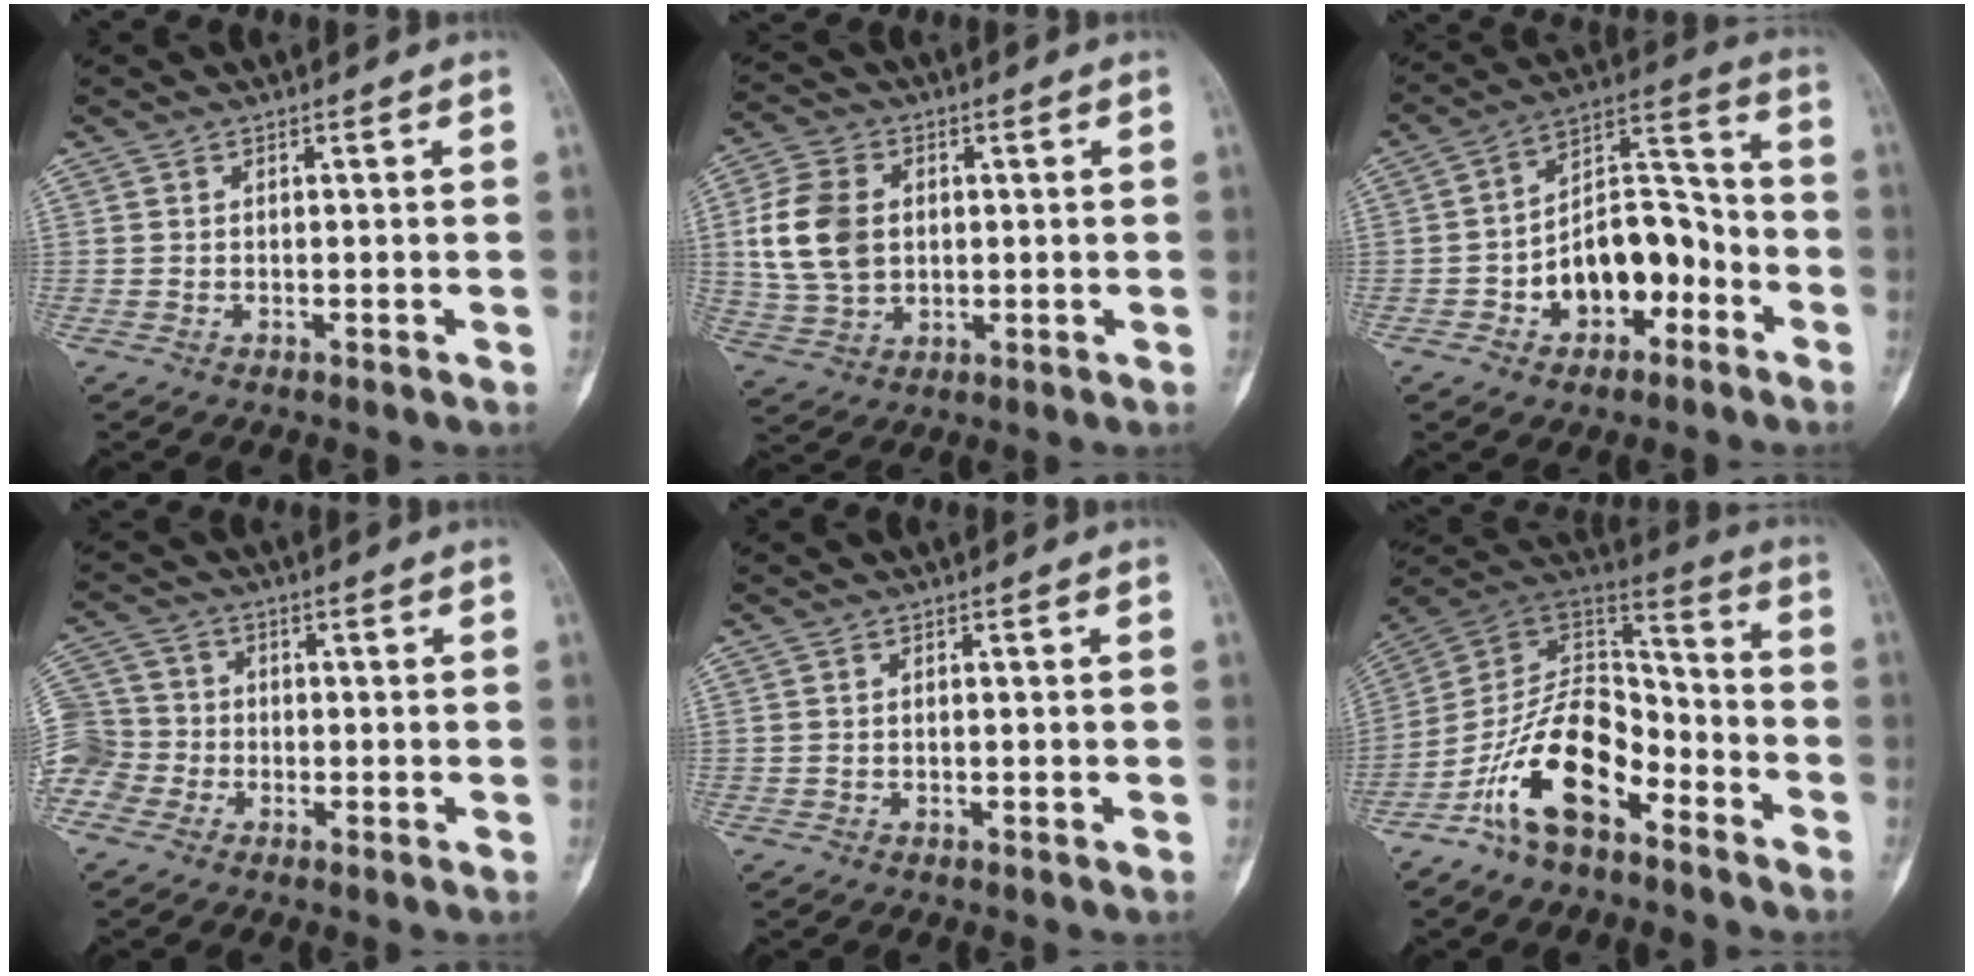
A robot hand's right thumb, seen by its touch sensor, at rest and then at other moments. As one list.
[{"total": 12.3, "force": [1.3, 9.0, 8.2], "torque": [-0.148, 0.002, 0.027]}, {"total": 14.8, "force": [-4.9, 9.4, 10.4], "torque": [-0.120, 0.061, -0.079]}, {"total": 11.2, "force": [-3.6, 10.0, 3.4], "torque": [-0.088, 0.040, -0.075]}, {"total": 0.0}, {"total": 17.8, "force": [-9.5, 9.4, 11.9], "torque": [-0.193, 0.091, -0.178]}]